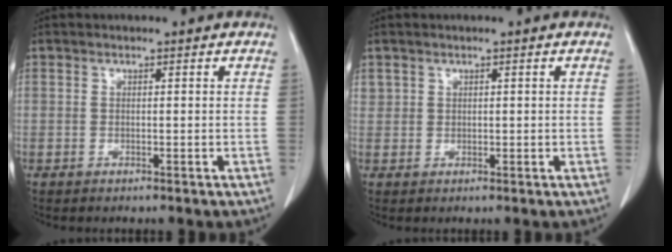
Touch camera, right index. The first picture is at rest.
{"total": 1.5, "force": [0.7, 1.2, 0.3], "torque": [0.003, 0.005, 0.012]}